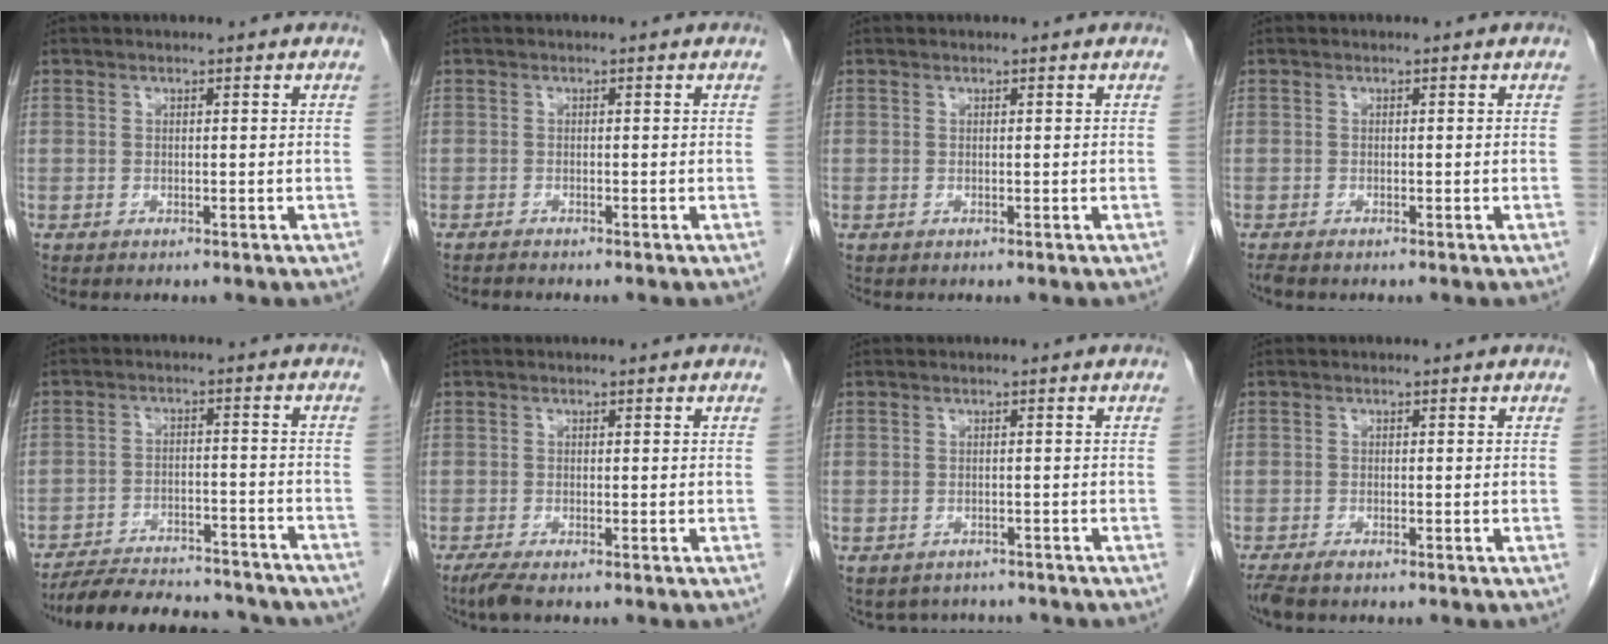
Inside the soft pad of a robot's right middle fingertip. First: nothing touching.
{"total": 0.9, "force": [-0.8, -0.1, 0.2], "torque": [-0.007, -0.002, -0.014]}
{"total": 0.0}
{"total": 0.9, "force": [-0.8, 0.2, 0.4], "torque": [-0.012, -0.004, -0.015]}
{"total": 18.2, "force": [-16.5, 4.2, 6.5], "torque": [-0.115, -0.004, -0.226]}
{"total": 2.0, "force": [-1.5, 0.1, 1.3], "torque": [-0.034, -0.009, -0.032]}
{"total": 3.9, "force": [-3.5, 1.7, 0.2], "torque": [-0.004, 0.003, -0.045]}
{"total": 2.4, "force": [-1.9, 0.6, 1.2], "torque": [-0.024, -0.007, -0.033]}